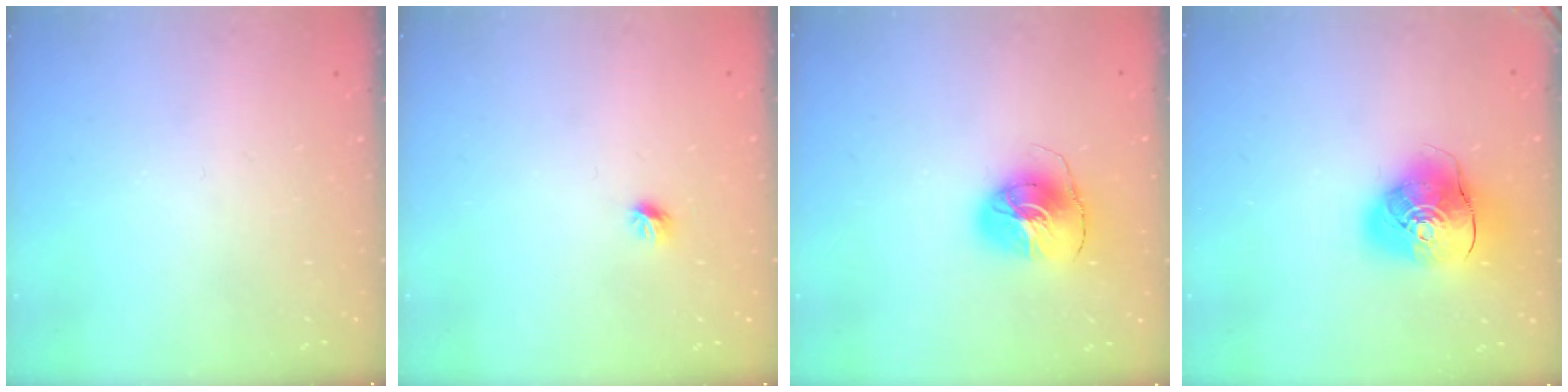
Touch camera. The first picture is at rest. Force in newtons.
{"total": 4.6, "press": 4.5, "slide": 0.9}
{"total": 9.0, "press": 9.0, "slide": 1.1}
{"total": 12.7, "press": 12.6, "slide": 1.8}